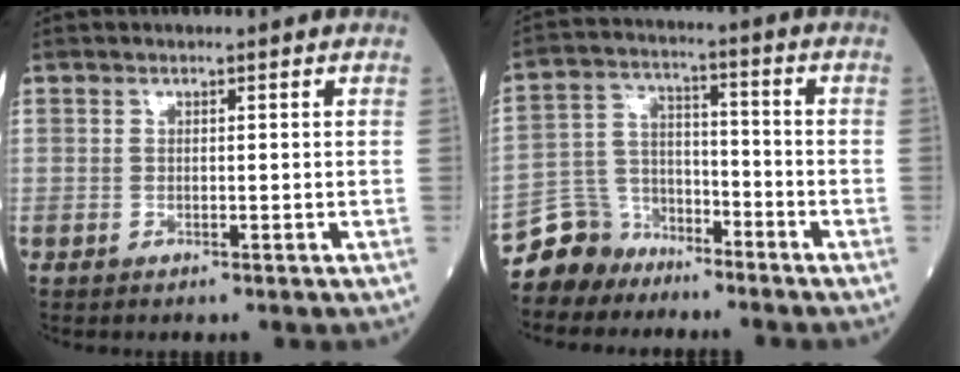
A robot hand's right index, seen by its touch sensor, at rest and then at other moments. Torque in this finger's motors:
{"motor_torque": [-0.12, -0.08, -0.54, -0.21]}